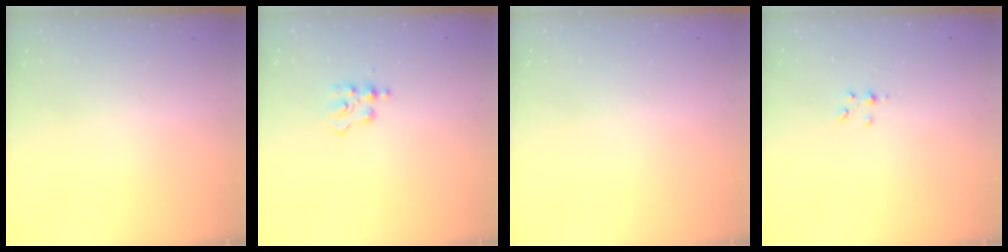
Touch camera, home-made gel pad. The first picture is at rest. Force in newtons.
{"total": 2.4, "press": 2.4, "slide": 0.3}
{"total": 0.8, "press": 0.7, "slide": 0.3}
{"total": 2.7, "press": 2.7, "slide": 0.4}